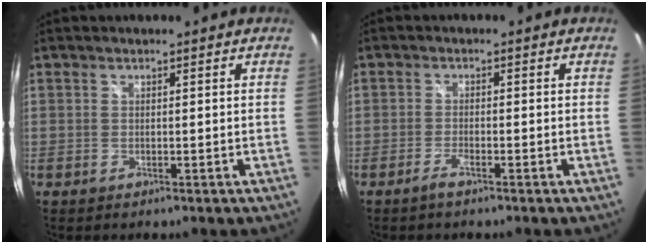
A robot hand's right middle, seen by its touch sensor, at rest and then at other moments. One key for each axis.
{"total": 2.1, "fx": -1.6, "fy": 0.3, "fz": 1.3, "tx": -0.036, "ty": -0.002, "tz": -0.035}